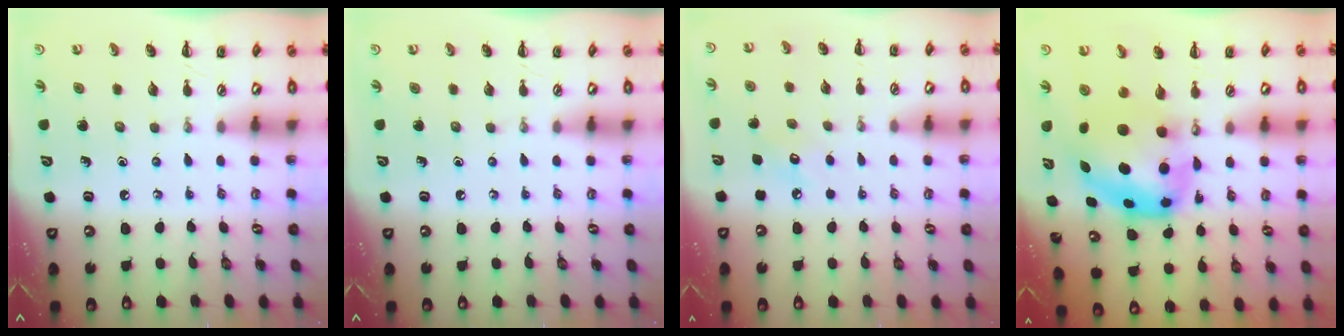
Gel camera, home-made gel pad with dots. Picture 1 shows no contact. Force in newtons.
{"total": 0.0}
{"total": 5.2, "press": 4.9, "slide": 1.4}
{"total": 7.7, "press": 7.4, "slide": 2.2}